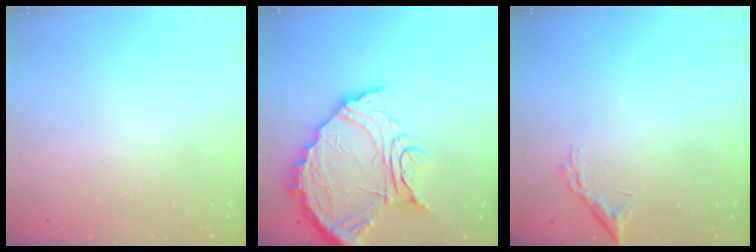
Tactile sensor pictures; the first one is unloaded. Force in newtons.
{"total": 17.6, "press": 17.5, "slide": 1.3}
{"total": 6.8, "press": 6.8, "slide": 0.4}